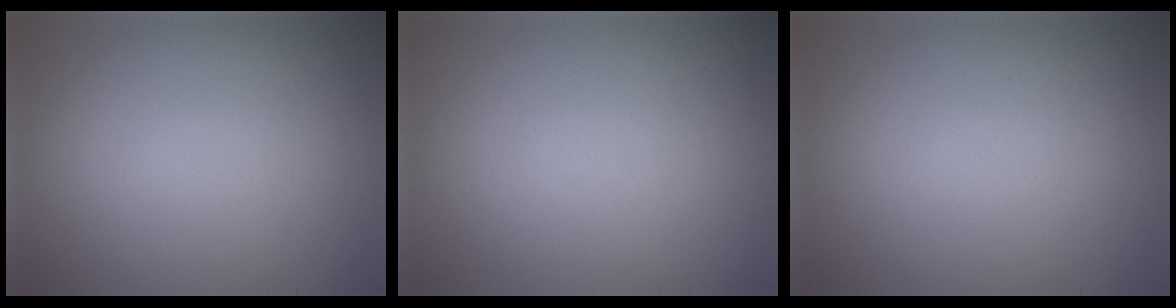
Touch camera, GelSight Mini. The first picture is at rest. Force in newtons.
{"total": 0.0}
{"total": 0.0}